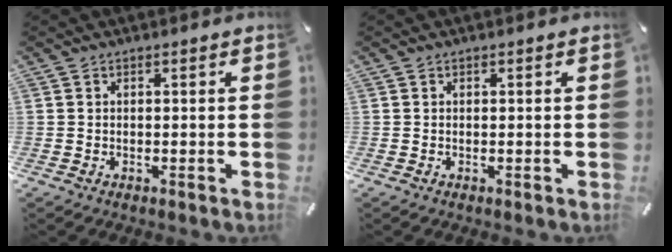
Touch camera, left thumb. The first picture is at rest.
{"total": 0.0}